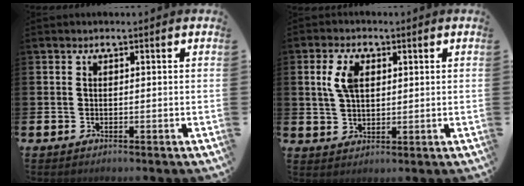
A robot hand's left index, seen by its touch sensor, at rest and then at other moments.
{"total": 4.7, "force": [1.9, 2.8, 3.2], "torque": [-0.056, 0.005, 0.028]}